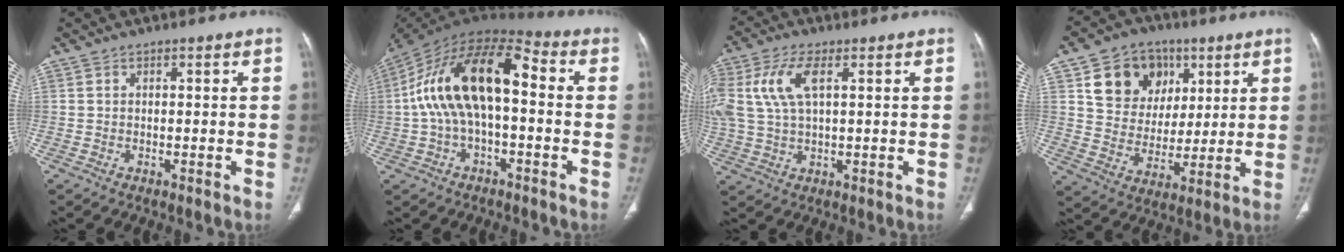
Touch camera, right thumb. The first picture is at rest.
{"total": 18.3, "force": [0.5, 8.9, 16.0], "torque": [-0.293, 0.054, -0.001]}
{"total": 10.4, "force": [3.0, 4.8, 8.7], "torque": [-0.211, 0.012, 0.064]}
{"total": 14.8, "force": [6.3, 12.0, 5.8], "torque": [-0.056, -0.013, 0.115]}